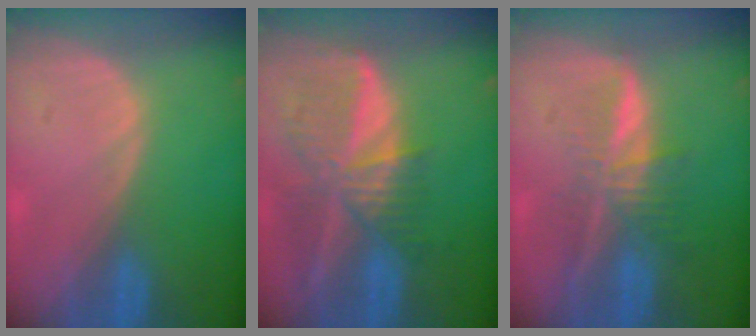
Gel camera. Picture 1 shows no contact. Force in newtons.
{"total": 9.3, "press": 8.0, "slide": 4.7}
{"total": 6.9, "press": 5.8, "slide": 3.6}